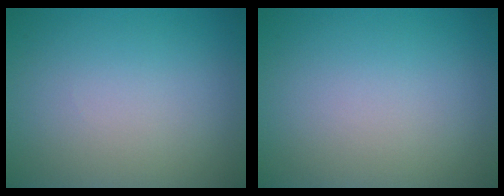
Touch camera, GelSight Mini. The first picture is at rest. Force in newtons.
{"total": 0.0}